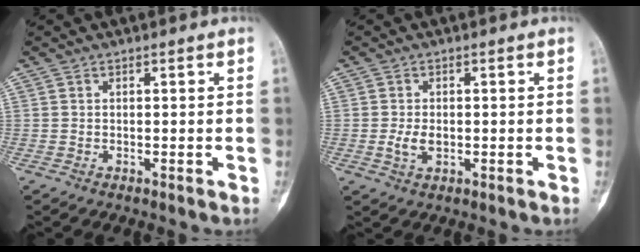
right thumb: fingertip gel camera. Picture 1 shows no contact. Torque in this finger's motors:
{"motor_torque": [1.02, 0.54, 0.37, -0.46, 0.25]}